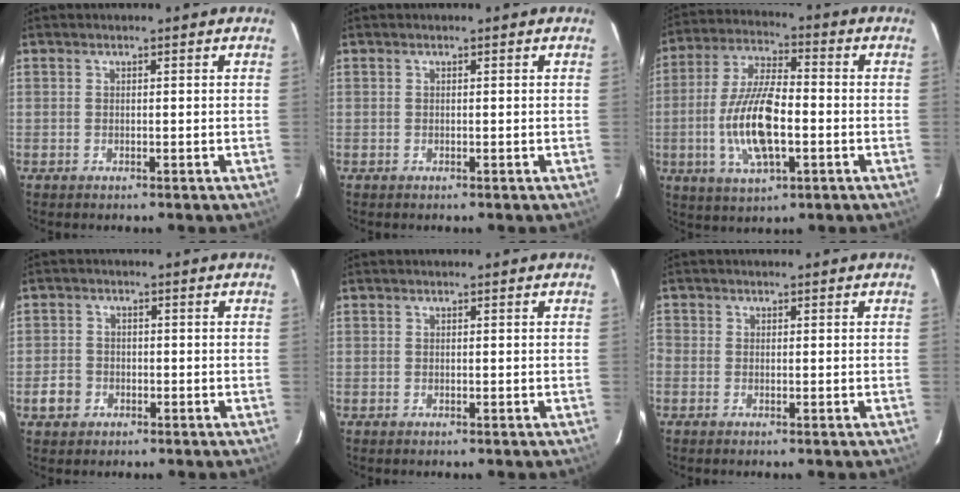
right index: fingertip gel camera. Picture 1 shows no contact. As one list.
[{"total": 0.0}, {"total": 14.5, "force": [-3.2, 5.4, 13.1], "torque": [-0.271, -0.003, -0.058]}, {"total": 4.1, "force": [-1.7, 3.6, 0.9], "torque": [-0.024, 0.013, -0.027]}, {"total": 0.0}, {"total": 0.8, "force": [-0.5, 0.4, 0.6], "torque": [-0.018, 0.000, -0.013]}]